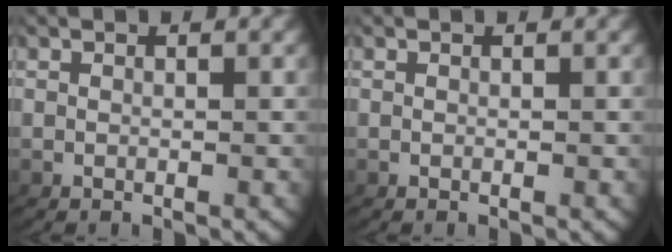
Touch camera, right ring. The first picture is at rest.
{"total": 0.0}